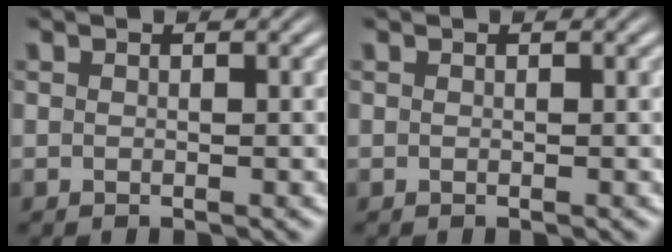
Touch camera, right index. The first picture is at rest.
{"total": 0.0}